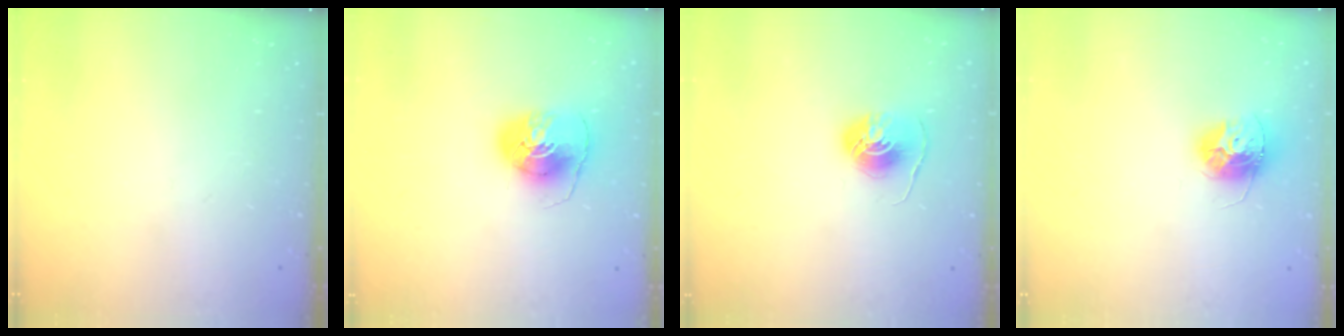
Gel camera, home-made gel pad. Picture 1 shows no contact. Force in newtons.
{"total": 8.1, "press": 8.0, "slide": 1.2}
{"total": 7.1, "press": 7.1, "slide": 0.4}
{"total": 11.1, "press": 11.1, "slide": 0.5}